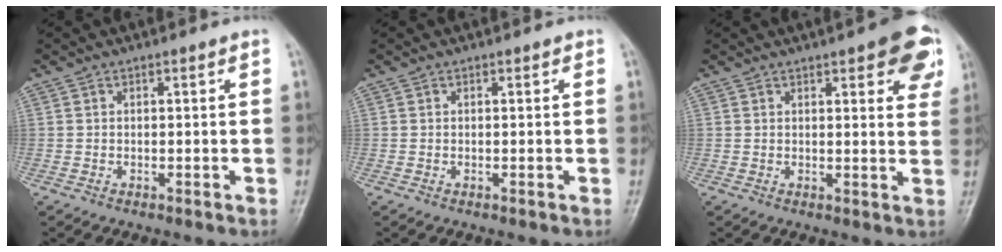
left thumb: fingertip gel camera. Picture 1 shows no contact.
{"total": 0.0}
{"total": 10.0, "force": [5.1, 3.3, 7.9], "torque": [-0.064, -0.014, 0.055]}